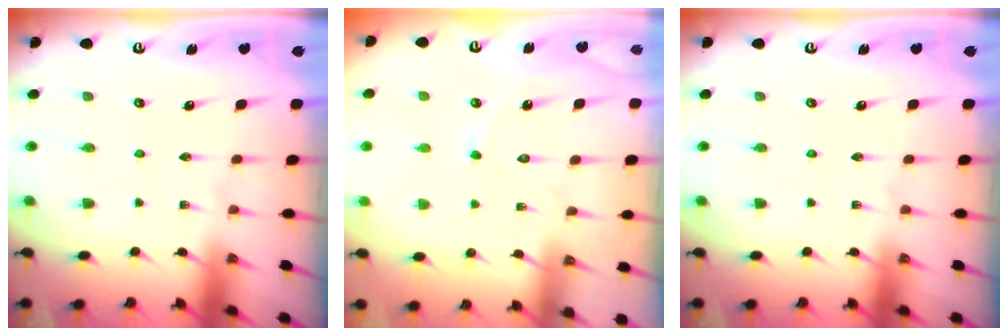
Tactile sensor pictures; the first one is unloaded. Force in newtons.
{"total": 5.0, "press": 5.0, "slide": 0.4}
{"total": 0.0}